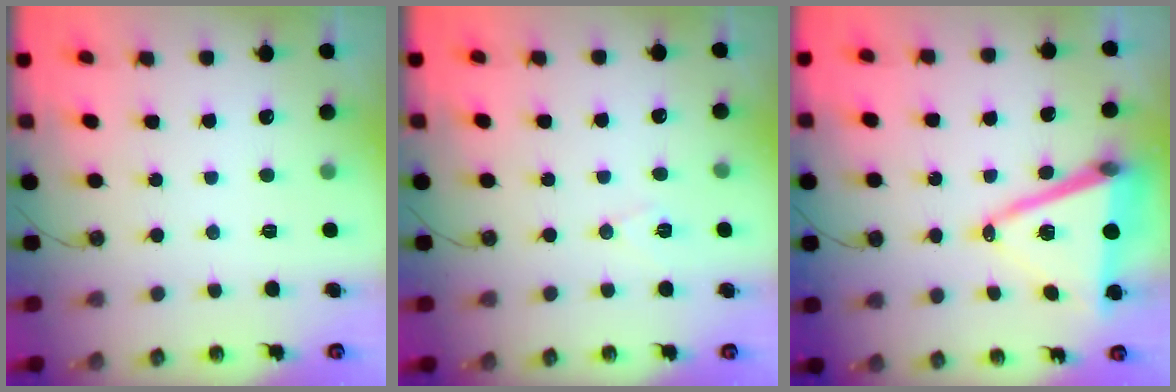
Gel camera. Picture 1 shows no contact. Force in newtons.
{"total": 7.4, "press": 5.9, "slide": 4.5}
{"total": 15.2, "press": 14.7, "slide": 3.9}